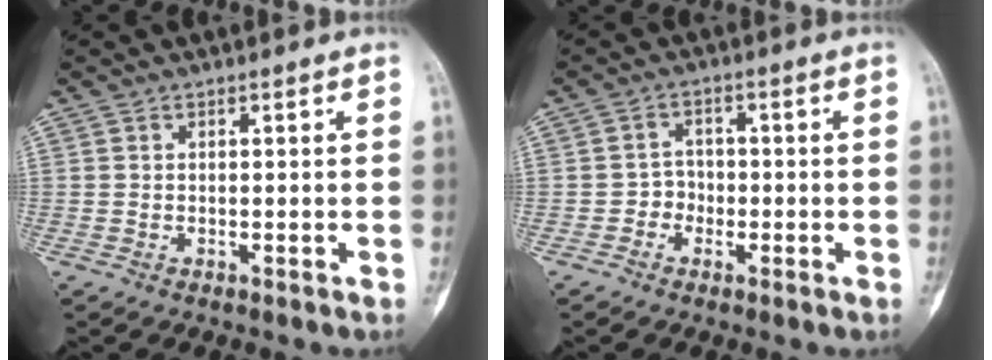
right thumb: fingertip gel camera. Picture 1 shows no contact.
{"total": 3.1, "force": [-1.1, 2.7, 0.8], "torque": [0.008, 0.013, -0.030]}